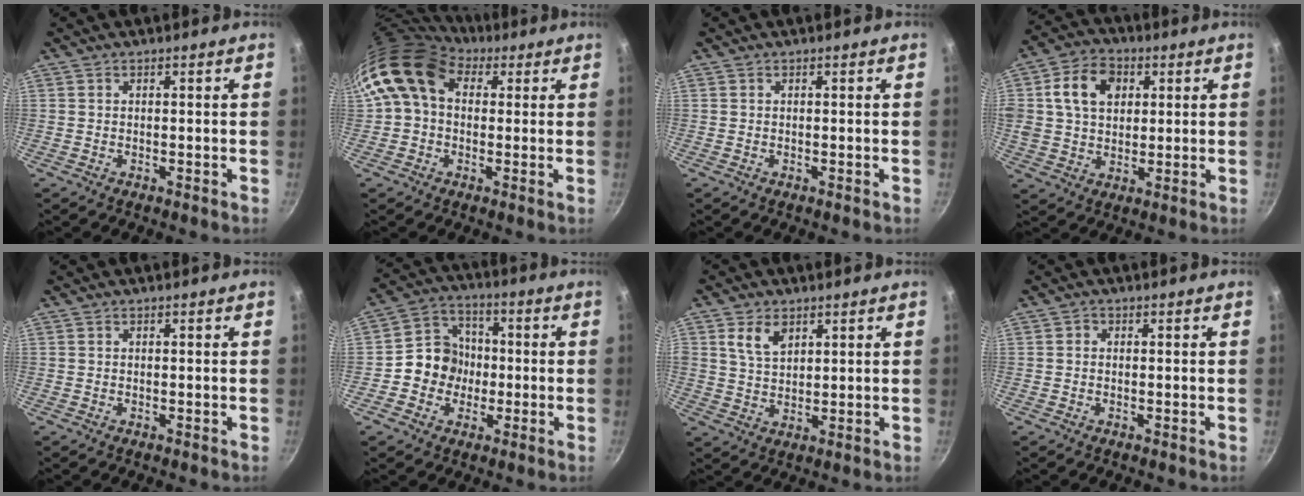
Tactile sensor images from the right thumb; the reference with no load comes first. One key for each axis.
{"total": 12.2, "fx": 3.0, "fy": 9.1, "fz": 7.4, "tx": -0.115, "ty": 0.015, "tz": 0.032}
{"total": 0.0}
{"total": 12.1, "fx": 3.4, "fy": 9.1, "fz": 7.2, "tx": -0.112, "ty": 0.008, "tz": 0.047}
{"total": 0.0}
{"total": 9.8, "fx": -1.5, "fy": 8.8, "fz": 4.0, "tx": -0.026, "ty": 0.027, "tz": -0.043}
{"total": 5.7, "fx": 2.7, "fy": 3.6, "fz": 3.5, "tx": -0.054, "ty": -0.011, "tz": 0.055}
{"total": 0.7, "fx": -0.1, "fy": 0.7, "fz": 0.3, "tx": -0.004, "ty": 0.004, "tz": -0.003}